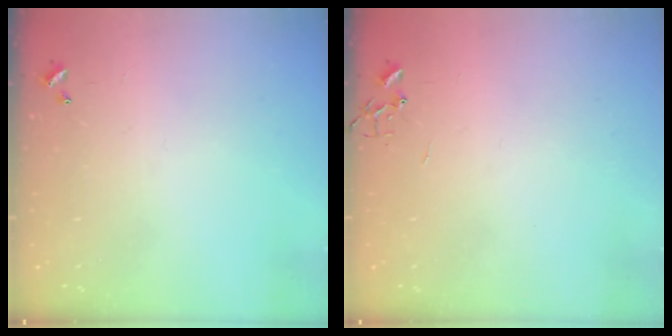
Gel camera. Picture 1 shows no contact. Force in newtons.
{"total": 0.0}